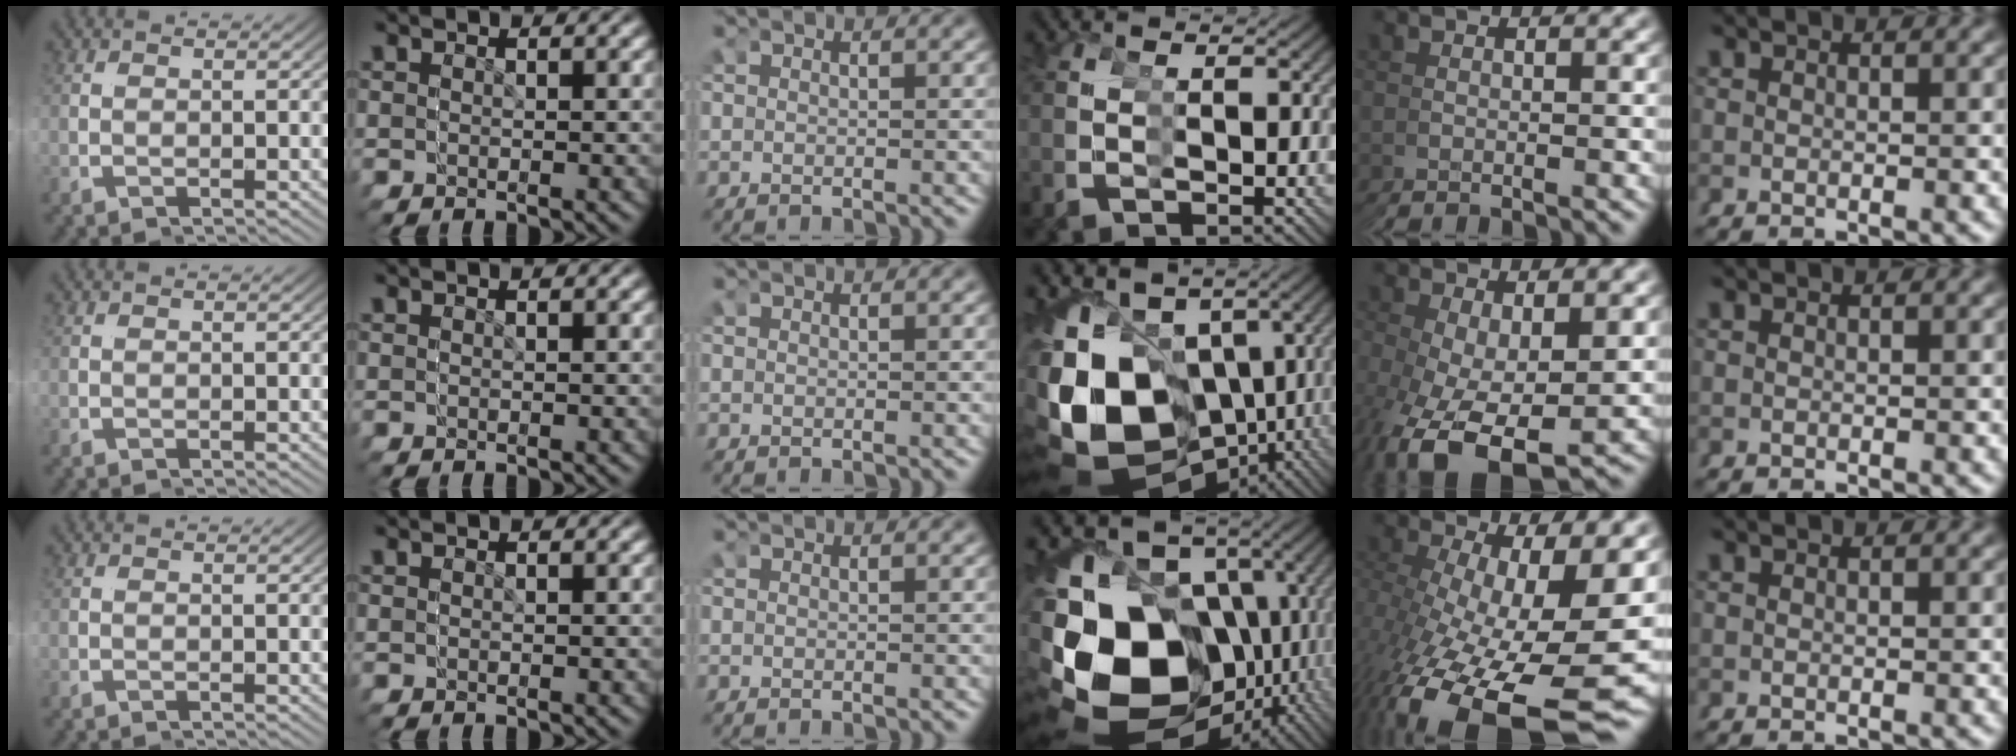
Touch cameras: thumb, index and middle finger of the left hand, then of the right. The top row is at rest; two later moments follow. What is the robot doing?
{"motion": "grasp_and_lifting", "object": "straw"}